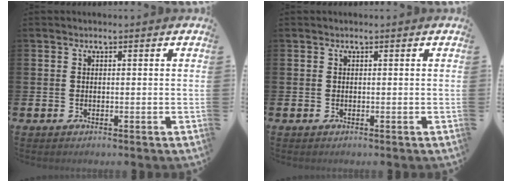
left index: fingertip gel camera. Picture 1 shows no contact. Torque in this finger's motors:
{"motor_torque": [-0.04, 0.01, 0.01, 0.01]}